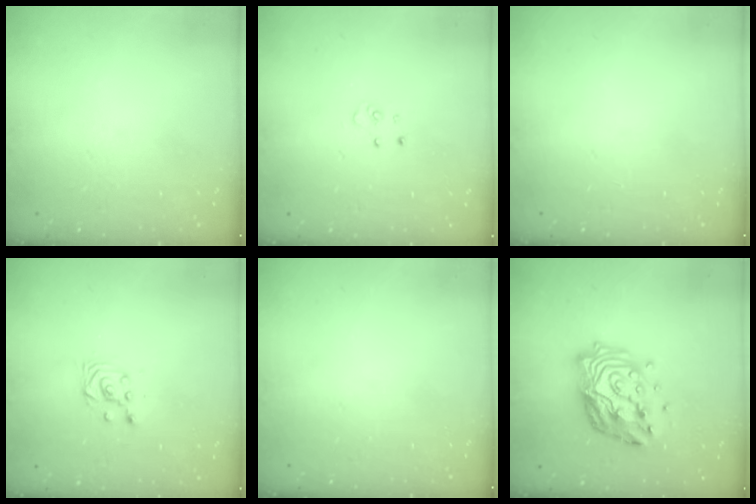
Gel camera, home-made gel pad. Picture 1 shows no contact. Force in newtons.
{"total": 3.4, "press": 3.4, "slide": 0.3}
{"total": 0.0}
{"total": 3.6, "press": 3.6, "slide": 0.3}
{"total": 0.0}
{"total": 16.5, "press": 16.4, "slide": 1.7}